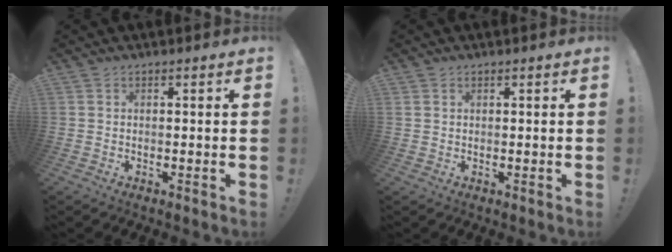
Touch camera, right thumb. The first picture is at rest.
{"total": 0.7, "force": [0.5, 0.4, 0.2], "torque": [-0.006, 0.001, 0.011]}